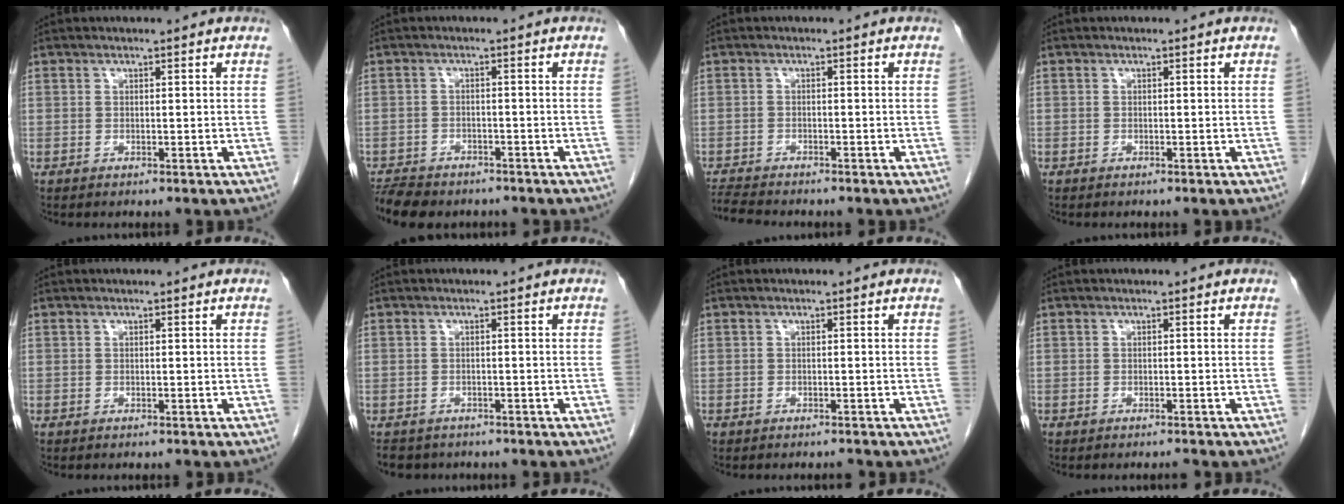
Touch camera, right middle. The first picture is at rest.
{"total": 8.0, "force": [-6.7, 3.1, 3.0], "torque": [-0.058, -0.010, -0.100]}
{"total": 4.8, "force": [-4.6, 0.1, 1.4], "torque": [-0.033, -0.020, -0.079]}
{"total": 0.0}
{"total": 0.0}
{"total": 5.1, "force": [-4.3, 2.5, 0.9], "torque": [-0.017, -0.003, -0.058]}
{"total": 0.9, "force": [-0.9, 0.0, 0.2], "torque": [-0.007, -0.004, -0.012]}
{"total": 0.7, "force": [-0.7, 0.1, 0.1], "torque": [-0.008, -0.003, -0.009]}